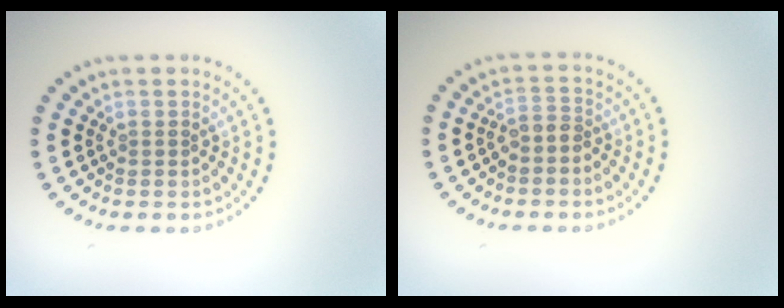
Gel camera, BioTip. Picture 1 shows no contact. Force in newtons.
{"total": 1.7, "press": 1.4, "slide": 1.0}